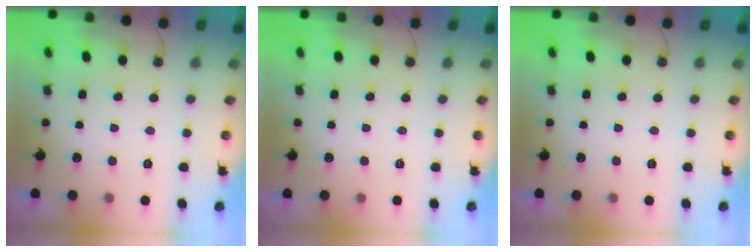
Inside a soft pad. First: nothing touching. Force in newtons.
{"total": 0.0}
{"total": 0.0}